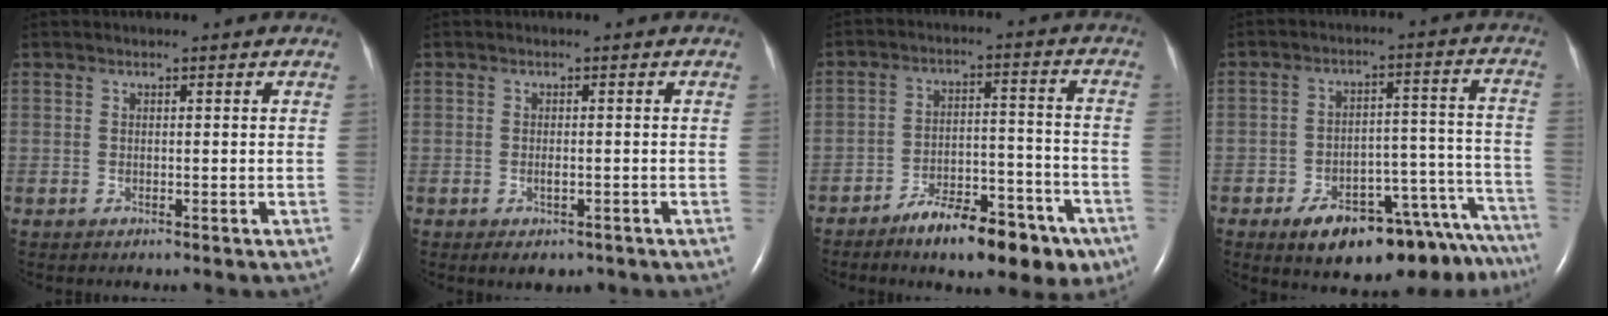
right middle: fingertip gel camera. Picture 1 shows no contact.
{"total": 2.9, "force": [-1.6, 1.3, 2.1], "torque": [-0.035, -0.003, -0.013]}
{"total": 12.8, "force": [-8.6, 4.7, 8.2], "torque": [-0.108, 0.021, -0.128]}
{"total": 19.2, "force": [-15.2, 6.2, 10.0], "torque": [-0.047, 0.049, -0.200]}